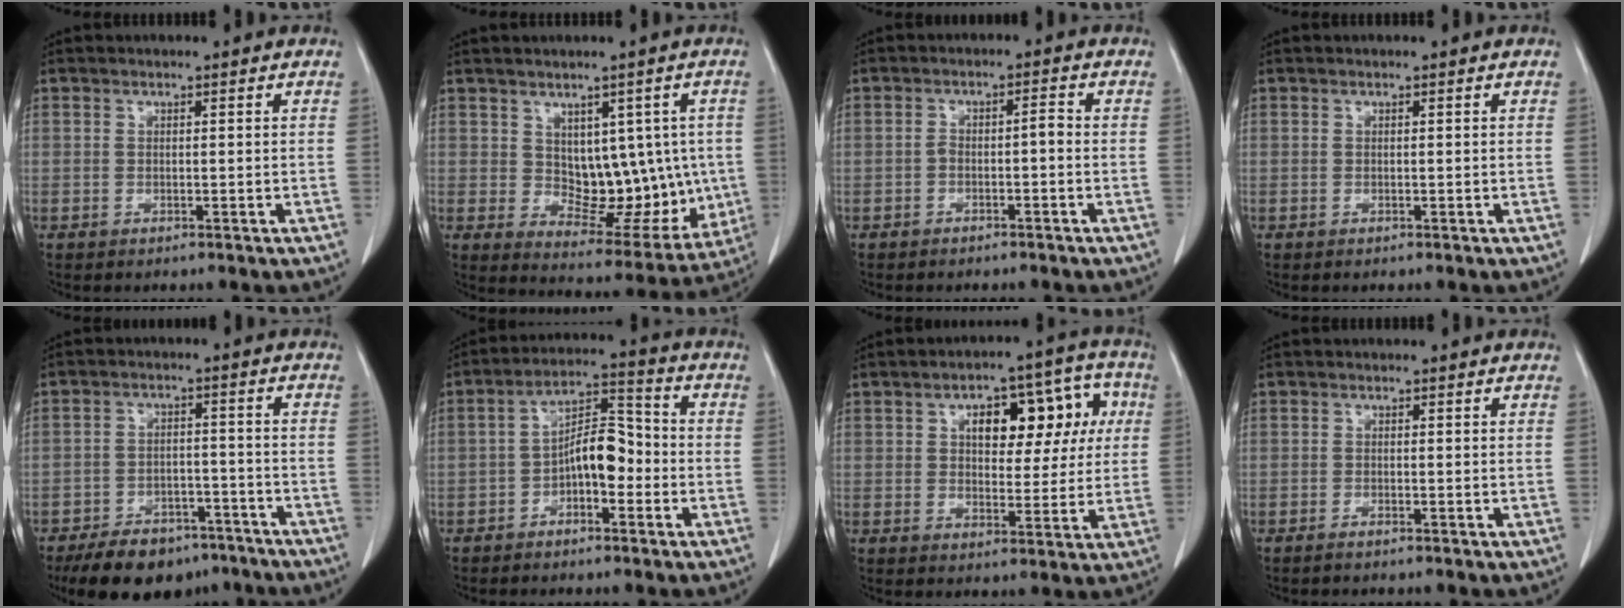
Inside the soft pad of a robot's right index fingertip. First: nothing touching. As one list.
[{"total": 12.0, "force": [0.9, 7.0, 9.7], "torque": [-0.107, 0.008, 0.036]}, {"total": 2.3, "force": [-0.9, 0.7, 2.0], "torque": [-0.036, 0.013, -0.013]}, {"total": 0.0}, {"total": 13.3, "force": [-10.3, 6.6, 5.3], "torque": [-0.076, 0.008, -0.149]}, {"total": 7.6, "force": [-2.2, 3.3, 6.5], "torque": [-0.117, 0.029, -0.039]}, {"total": 12.1, "force": [3.1, 6.1, 10.0], "torque": [-0.122, 0.045, 0.048]}, {"total": 1.0, "force": [-0.9, 0.1, 0.4], "torque": [-0.013, -0.001, -0.012]}]